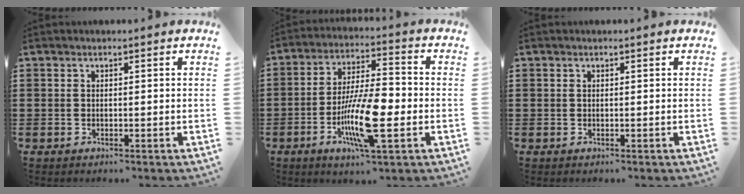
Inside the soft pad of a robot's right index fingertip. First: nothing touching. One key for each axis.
{"total": 11.9, "fx": -3.5, "fy": 3.3, "fz": 10.9, "tx": -0.217, "ty": -0.007, "tz": -0.064}
{"total": 0.0}